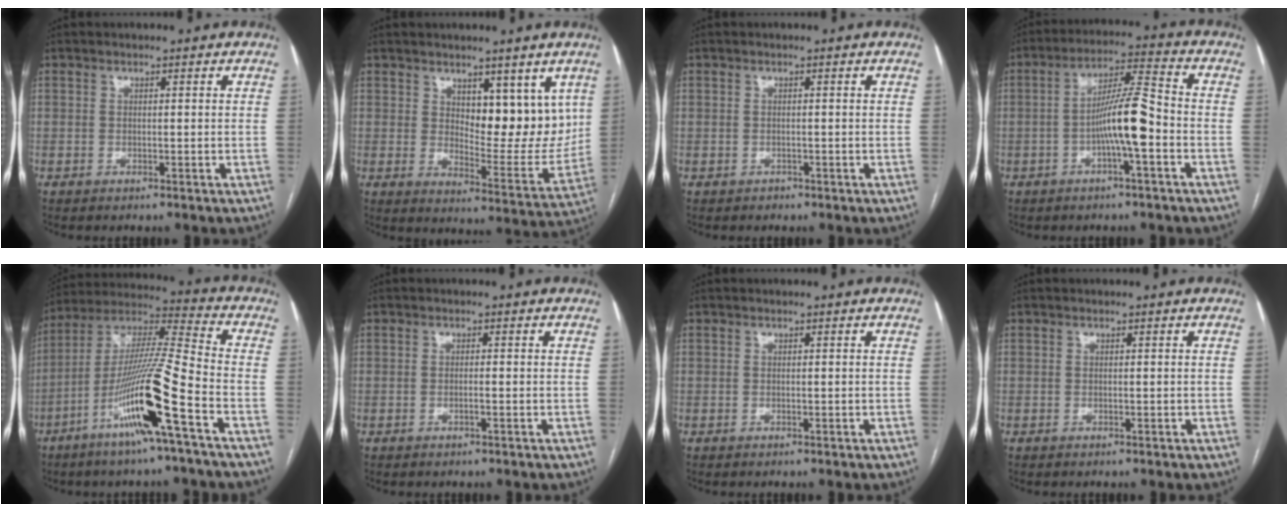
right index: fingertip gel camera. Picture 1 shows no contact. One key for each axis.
{"total": 10.5, "fx": 4.8, "fy": 4.6, "fz": 8.2, "tx": -0.100, "ty": -0.010, "tz": 0.083}
{"total": 0.8, "fx": -0.5, "fy": 0.6, "fz": -0.1, "tx": 0.001, "ty": 0.003, "tz": -0.008}
{"total": 8.8, "fx": -2.5, "fy": 0.4, "fz": 8.4, "tx": -0.155, "ty": 0.017, "tz": -0.046}
{"total": 16.6, "fx": -7.4, "fy": -1.0, "fz": 14.8, "tx": -0.291, "ty": -0.011, "tz": -0.141}
{"total": 0.8, "fx": -0.3, "fy": 0.0, "fz": 0.7, "tx": -0.014, "ty": 0.001, "tz": -0.005}
{"total": 0.0}
{"total": 0.0}